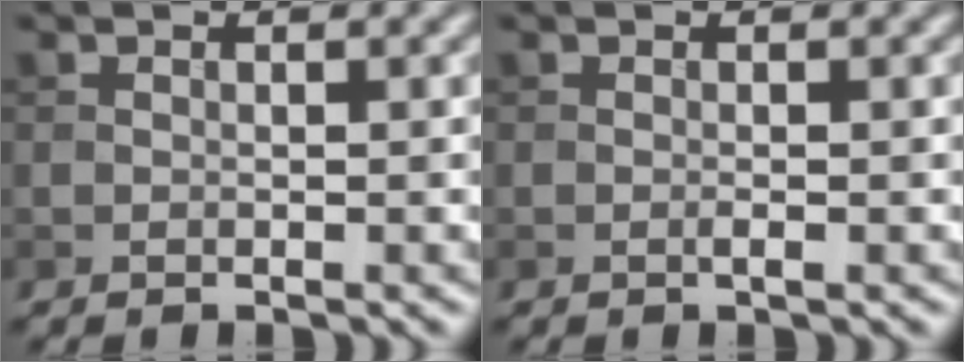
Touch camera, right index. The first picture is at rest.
{"total": 0.5, "force": [-0.2, 0.1, 0.5], "torque": [-0.012, -0.002, -0.005]}